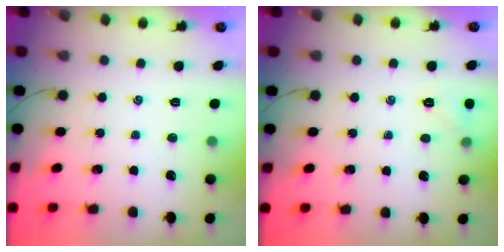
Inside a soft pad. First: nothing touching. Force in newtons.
{"total": 5.2, "press": 5.0, "slide": 1.5}